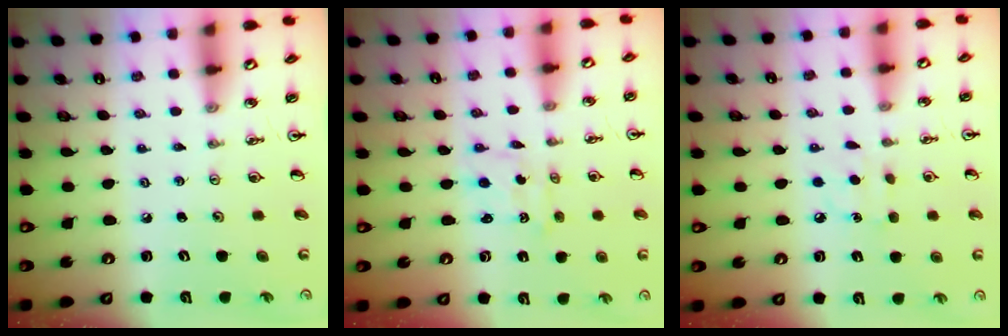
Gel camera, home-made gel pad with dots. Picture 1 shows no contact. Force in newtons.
{"total": 1.0, "press": 0.9, "slide": 0.5}
{"total": 6.8, "press": 6.8, "slide": 0.6}